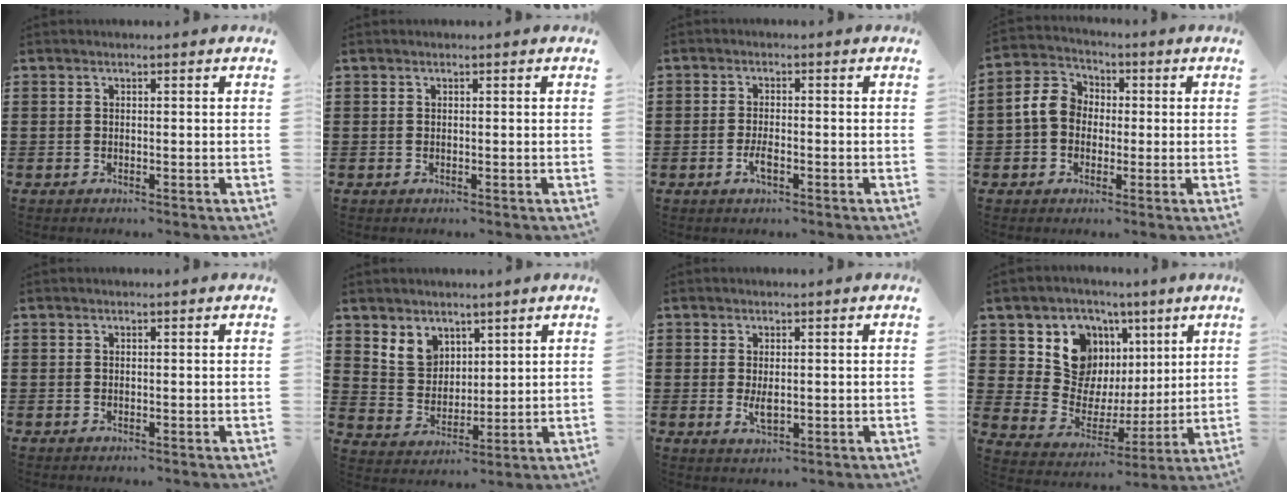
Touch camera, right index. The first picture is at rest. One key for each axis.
{"total": 0.0}
{"total": 2.4, "fx": -1.1, "fy": 0.9, "fz": 1.9, "tx": -0.042, "ty": -0.003, "tz": -0.023}
{"total": 6.7, "fx": -0.2, "fy": 5.5, "fz": 3.7, "tx": -0.105, "ty": 0.010, "tz": -0.010}
{"total": 0.0}
{"total": 5.4, "fx": 3.5, "fy": 4.0, "fz": 0.6, "tx": -0.039, "ty": 0.006, "tz": 0.066}
{"total": 2.5, "fx": 0.1, "fy": 1.1, "fz": 2.3, "tx": -0.045, "ty": 0.002, "tz": 0.003}
{"total": 11.0, "fx": 4.3, "fy": 9.3, "fz": 3.8, "tx": -0.097, "ty": -0.030, "tz": 0.084}